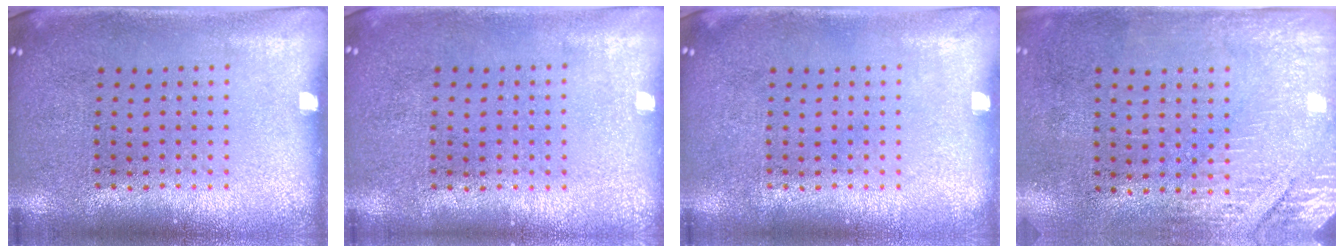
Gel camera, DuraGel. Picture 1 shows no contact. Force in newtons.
{"total": 0.0}
{"total": 0.0}
{"total": 2.9, "press": 2.5, "slide": 1.5}